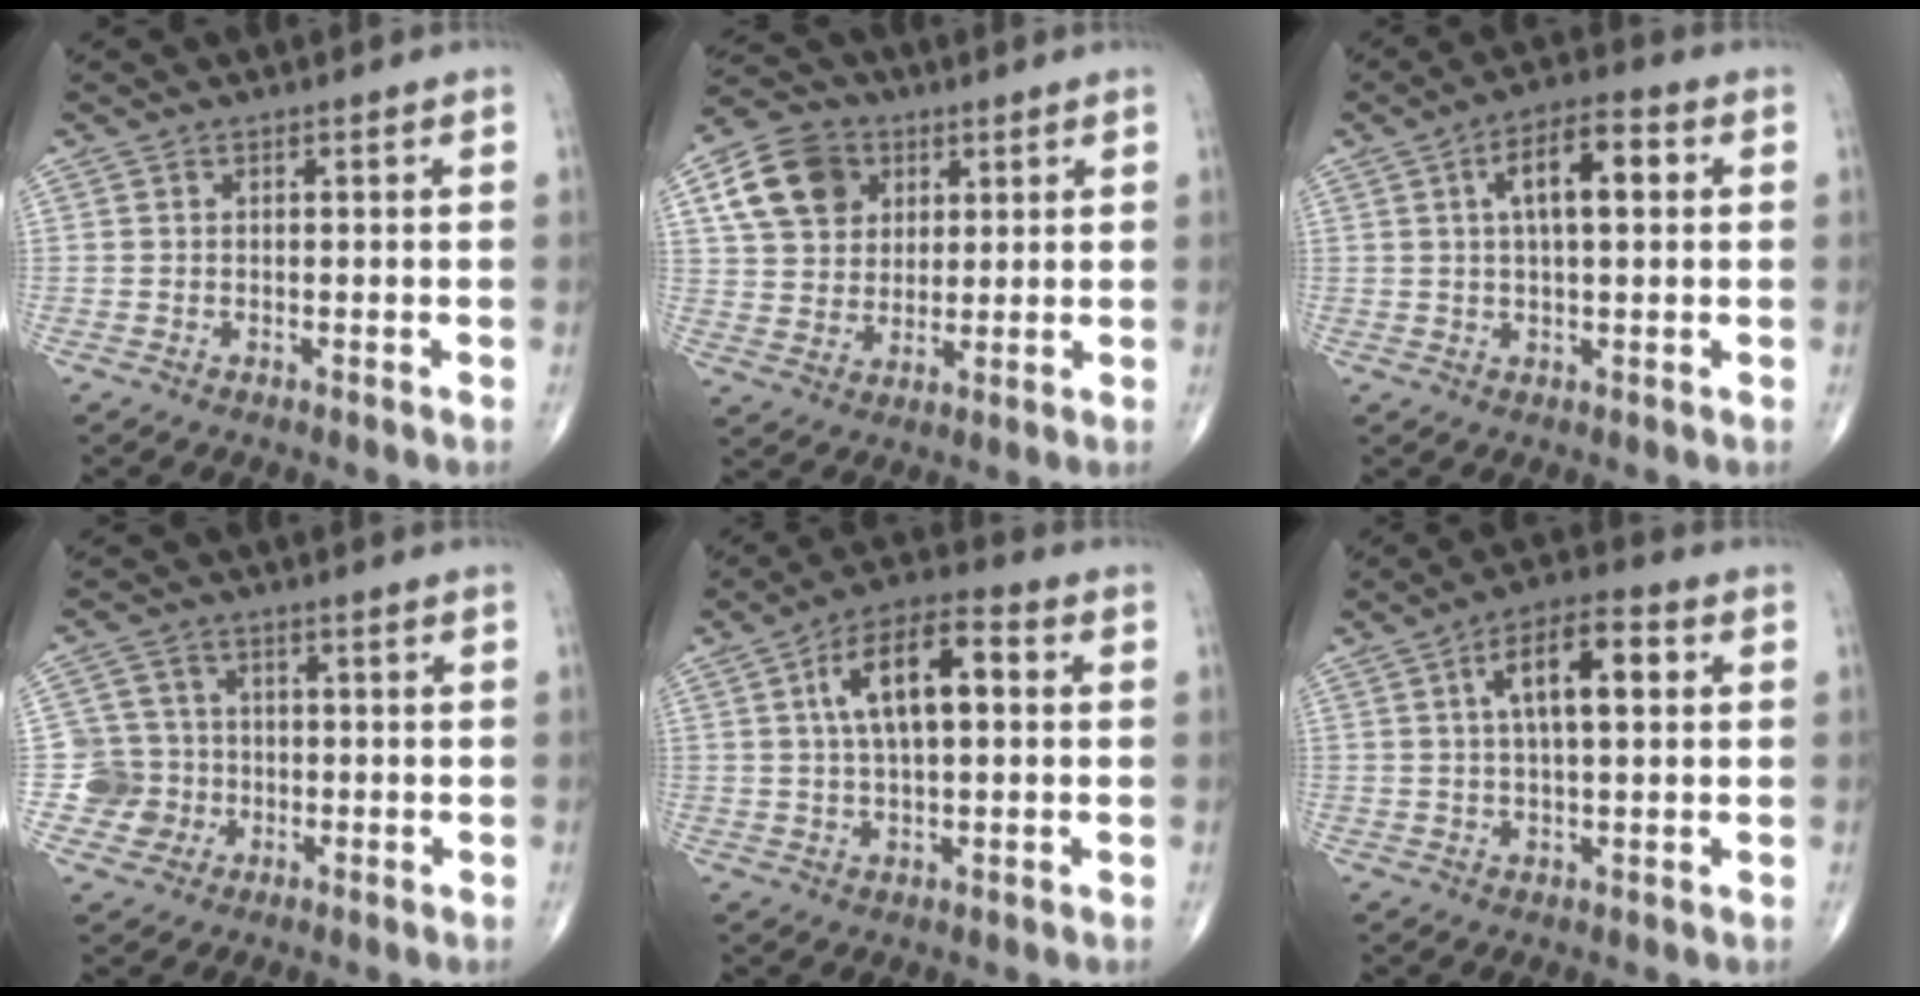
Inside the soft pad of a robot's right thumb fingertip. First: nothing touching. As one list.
[{"total": 12.4, "force": [4.6, 9.8, 6.1], "torque": [-0.093, -0.004, 0.082]}, {"total": 9.5, "force": [2.3, 3.8, 8.4], "torque": [-0.132, 0.017, 0.029]}, {"total": 6.7, "force": [-1.5, 6.6, 0.1], "torque": [0.032, 0.015, -0.031]}, {"total": 12.4, "force": [2.5, 5.5, 10.9], "torque": [-0.186, 0.021, 0.035]}, {"total": 10.5, "force": [2.5, 4.2, 9.3], "torque": [-0.149, 0.018, 0.034]}]